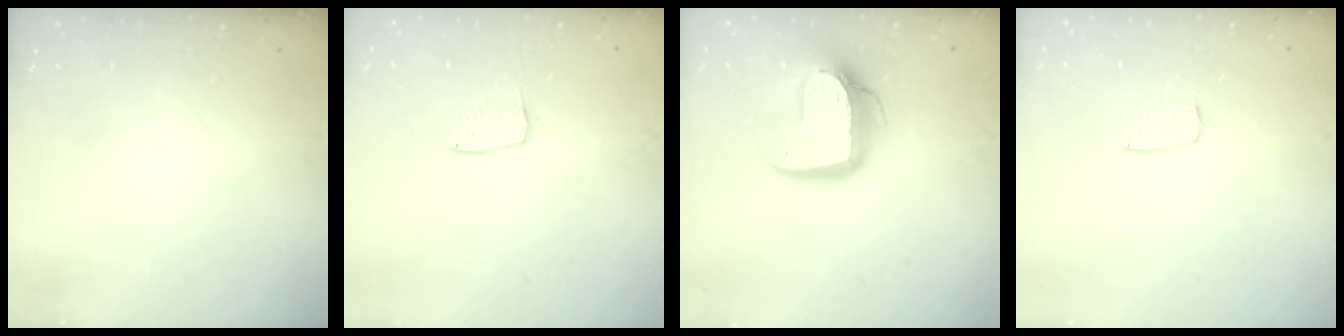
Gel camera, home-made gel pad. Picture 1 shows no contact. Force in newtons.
{"total": 5.5, "press": 5.5, "slide": 0.4}
{"total": 14.9, "press": 14.9, "slide": 1.1}
{"total": 6.1, "press": 6.1, "slide": 0.3}